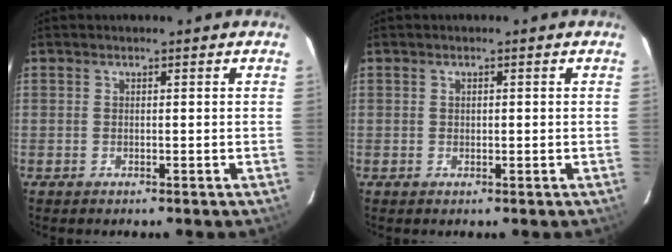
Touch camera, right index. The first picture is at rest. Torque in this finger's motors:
{"motor_torque": [-0.25, 0.02, -0.02, -0.01]}